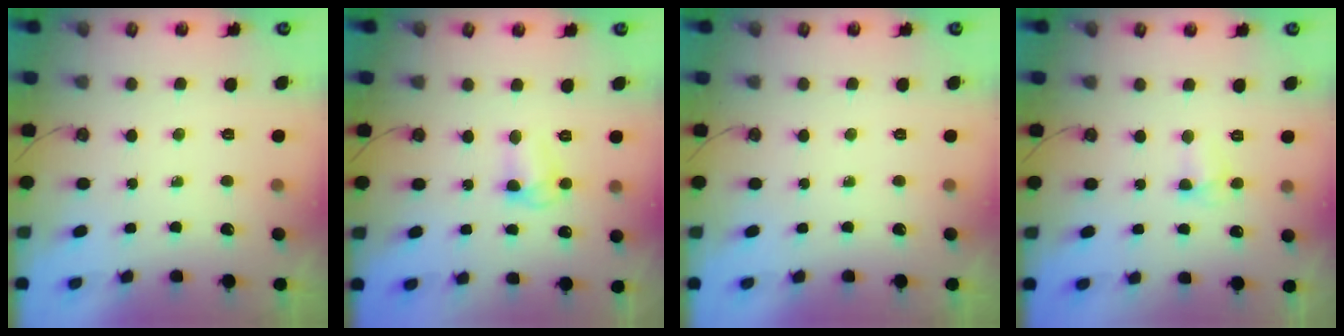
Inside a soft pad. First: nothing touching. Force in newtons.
{"total": 5.7, "press": 5.7, "slide": 0.6}
{"total": 0.0}
{"total": 3.2, "press": 3.1, "slide": 0.7}